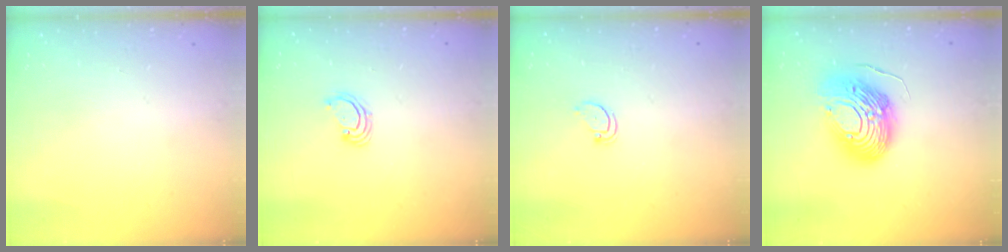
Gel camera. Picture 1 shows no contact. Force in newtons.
{"total": 2.4, "press": 2.4, "slide": 0.2}
{"total": 2.4, "press": 2.4, "slide": 0.2}
{"total": 17.4, "press": 17.3, "slide": 1.6}